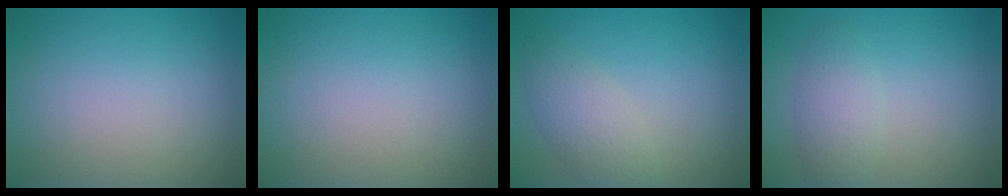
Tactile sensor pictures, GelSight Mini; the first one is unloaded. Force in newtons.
{"total": 0.0}
{"total": 2.9, "press": 2.9, "slide": 0.2}
{"total": 2.4, "press": 2.4, "slide": 0.1}